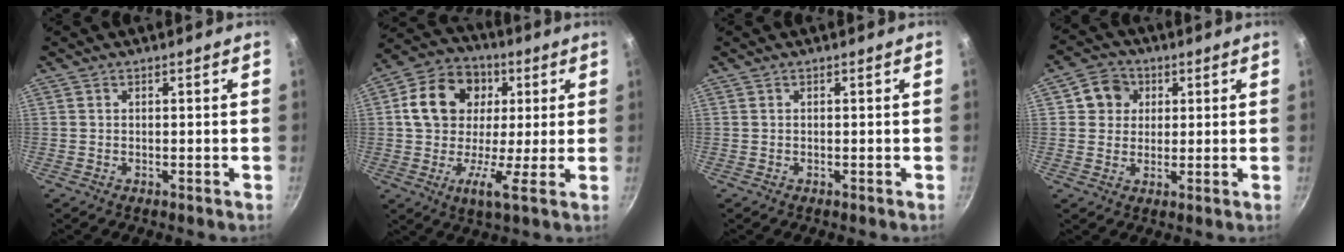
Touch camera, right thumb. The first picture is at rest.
{"total": 14.7, "force": [2.9, 10.7, 9.6], "torque": [-0.148, 0.017, 0.025]}
{"total": 0.0}
{"total": 6.4, "force": [2.0, 5.8, 2.0], "torque": [0.006, 0.006, 0.025]}